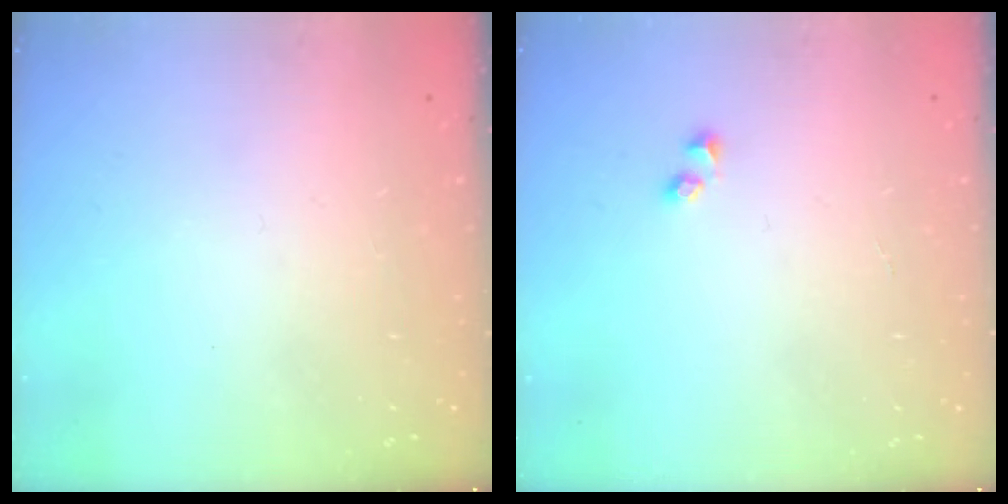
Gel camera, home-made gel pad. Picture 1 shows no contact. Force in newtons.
{"total": 1.9, "press": 1.8, "slide": 0.7}